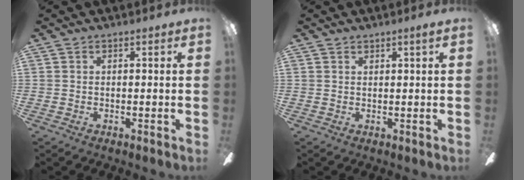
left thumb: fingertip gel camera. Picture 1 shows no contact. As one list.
[{"total": 1.3, "force": [1.1, 0.1, 0.7], "torque": [-0.013, 0.000, 0.019]}]